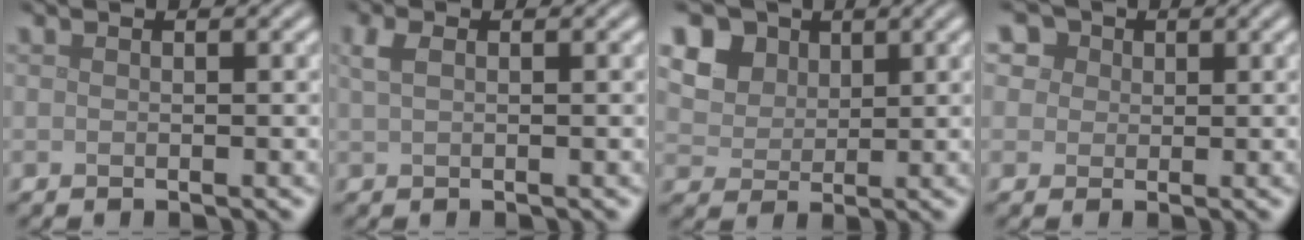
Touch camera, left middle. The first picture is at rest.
{"total": 1.4, "force": [0.6, 0.6, 1.1], "torque": [-0.026, 0.005, 0.012]}
{"total": 9.9, "force": [5.2, 7.3, 4.2], "torque": [-0.113, 0.030, 0.086]}
{"total": 6.5, "force": [3.3, 4.7, 2.8], "torque": [-0.063, 0.018, 0.035]}